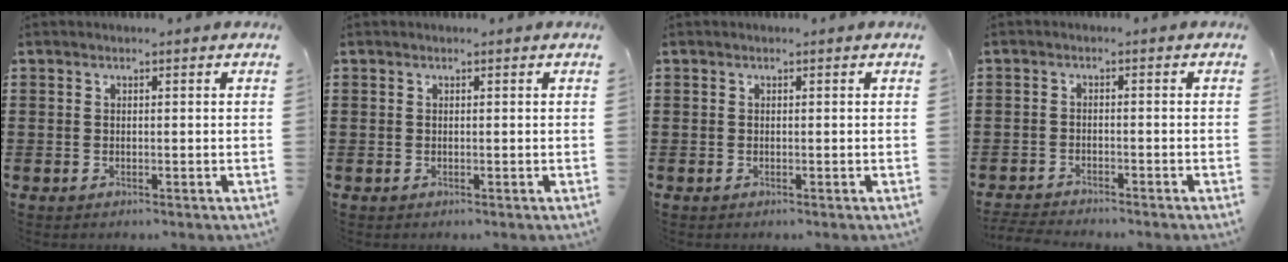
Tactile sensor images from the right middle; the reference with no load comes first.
{"total": 0.0}
{"total": 0.0}
{"total": 2.7, "force": [-2.7, 0.0, 0.1], "torque": [-0.015, -0.007, -0.059]}